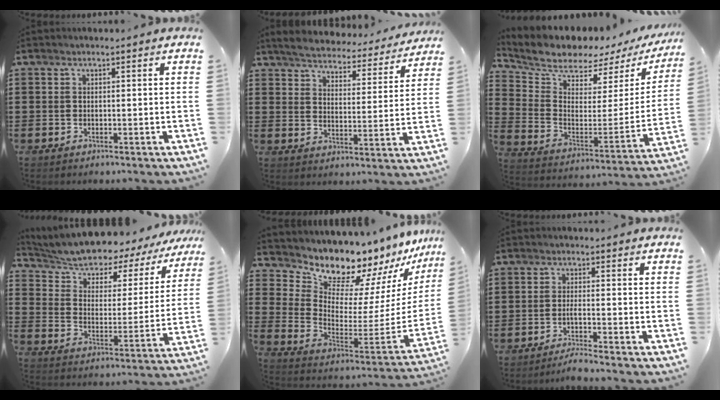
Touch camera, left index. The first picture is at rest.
{"total": 4.7, "force": [4.6, 0.0, 0.7], "torque": [-0.041, -0.036, 0.076]}
{"total": 6.4, "force": [6.0, 1.6, 1.3], "torque": [-0.067, -0.055, 0.102]}
{"total": 5.7, "force": [5.4, 1.4, 1.3], "torque": [-0.060, -0.050, 0.087]}
{"total": 10.7, "force": [10.4, 2.0, 1.3], "torque": [-0.047, -0.113, 0.176]}
{"total": 2.5, "force": [-1.9, -0.3, 1.6], "torque": [-0.029, 0.002, -0.037]}